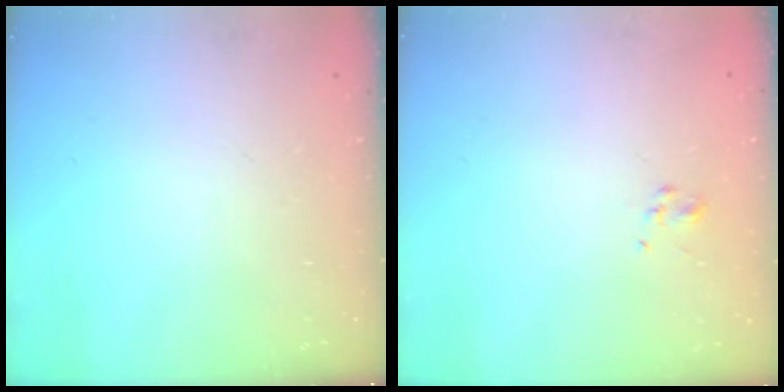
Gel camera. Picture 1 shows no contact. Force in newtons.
{"total": 2.6, "press": 2.5, "slide": 0.7}